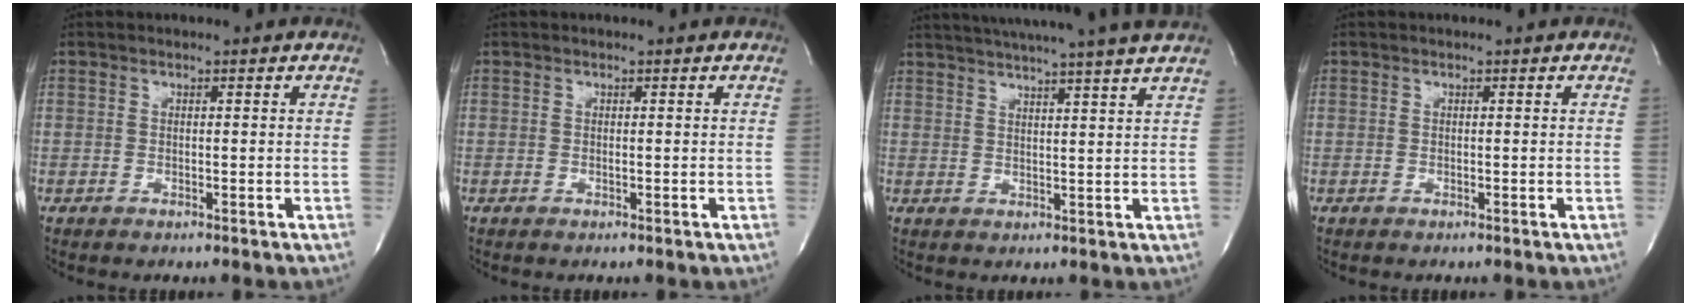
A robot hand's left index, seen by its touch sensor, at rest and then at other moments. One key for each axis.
{"total": 0.0}
{"total": 16.7, "fx": 14.8, "fy": -1.4, "fz": 7.7, "tx": -0.131, "ty": -0.008, "tz": 0.195}
{"total": 0.0}